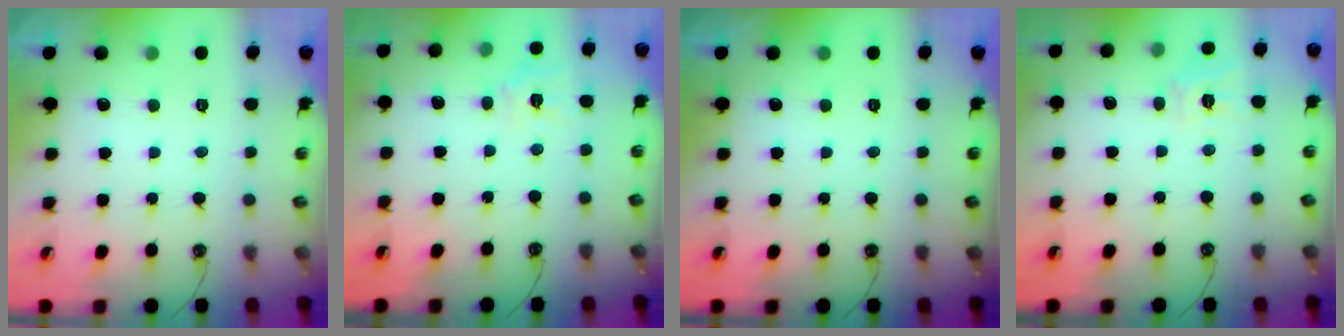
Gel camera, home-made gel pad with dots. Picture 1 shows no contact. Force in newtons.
{"total": 6.3, "press": 6.2, "slide": 0.5}
{"total": 0.0}
{"total": 6.3, "press": 6.3, "slide": 0.5}